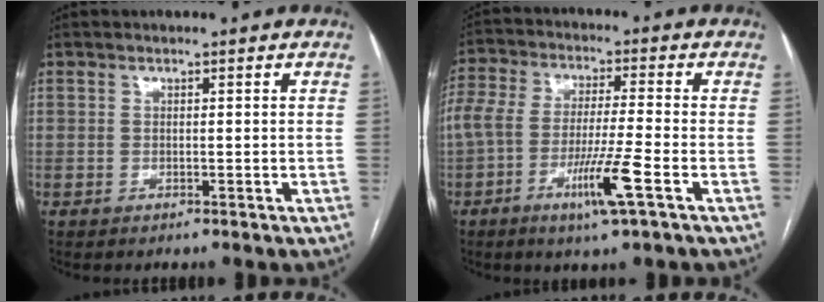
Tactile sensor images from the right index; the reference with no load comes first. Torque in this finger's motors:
{"motor_torque": [1.60, -0.49, 0.72, 0.20]}